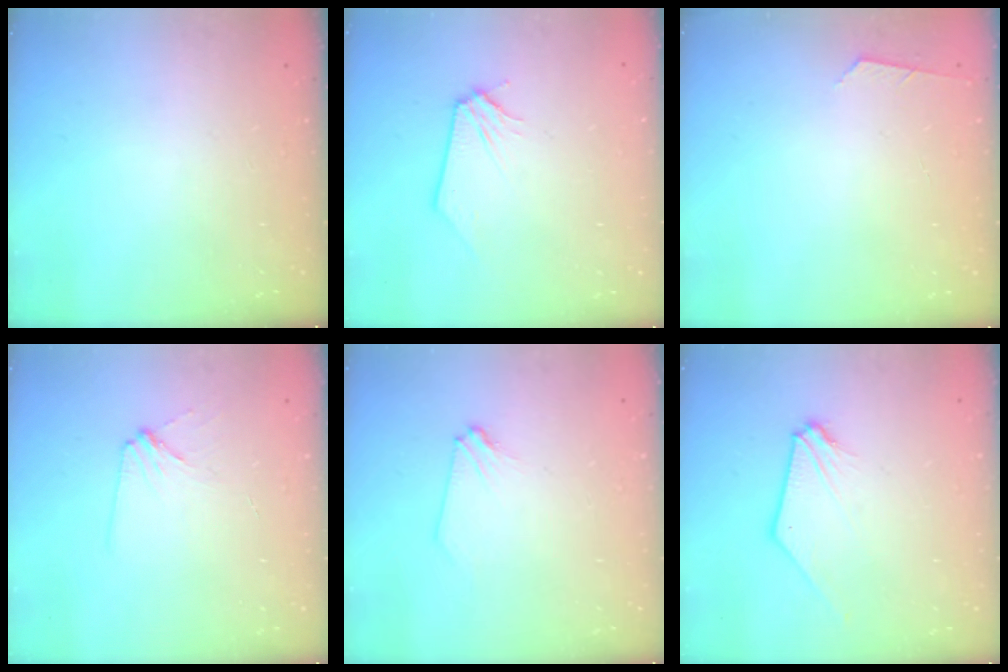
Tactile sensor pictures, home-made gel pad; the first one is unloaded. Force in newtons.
{"total": 0.0}
{"total": 2.6, "press": 2.6, "slide": 0.4}
{"total": 3.2, "press": 3.1, "slide": 0.5}
{"total": 2.4, "press": 2.4, "slide": 0.4}
{"total": 1.8, "press": 1.8, "slide": 0.4}